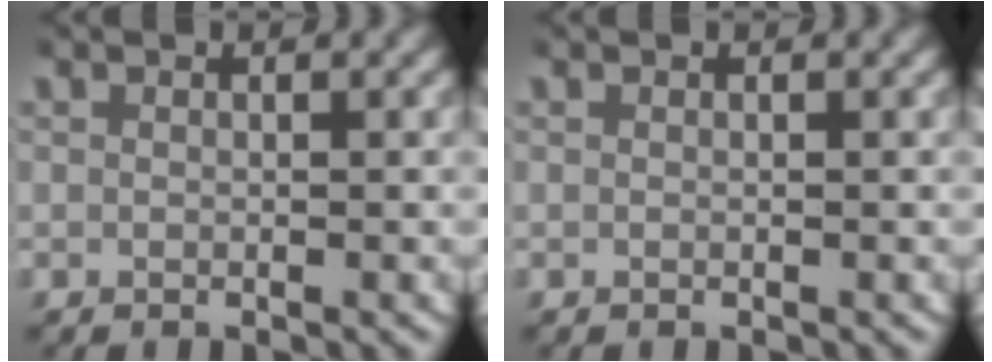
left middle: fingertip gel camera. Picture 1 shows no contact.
{"total": 0.0}